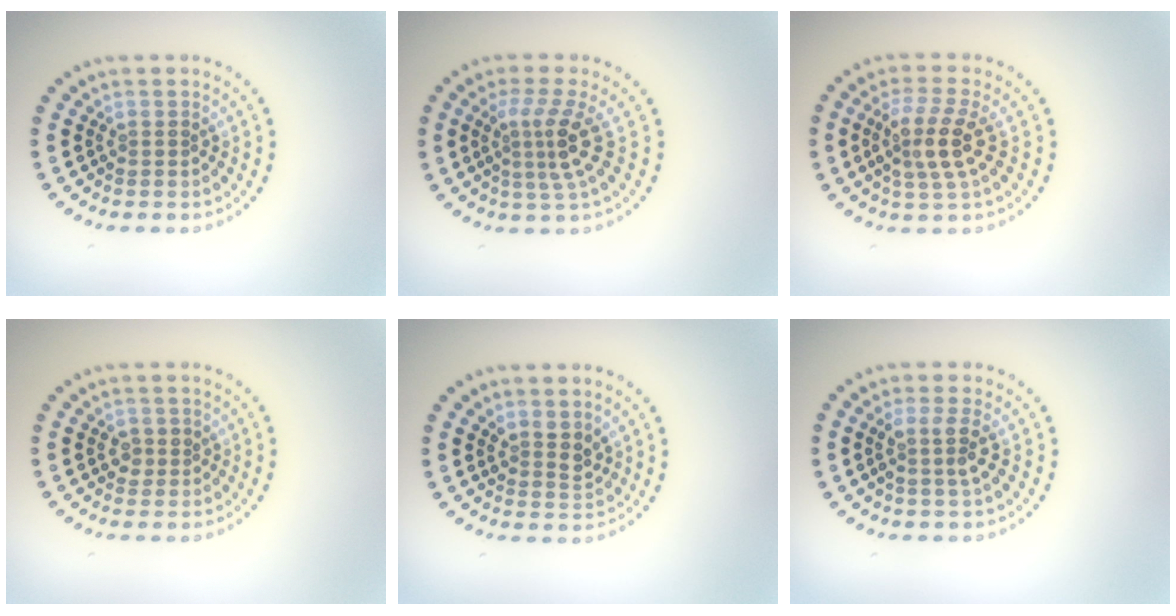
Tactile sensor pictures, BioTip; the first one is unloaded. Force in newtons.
{"total": 3.5, "press": 2.4, "slide": 2.5}
{"total": 3.7, "press": 3.3, "slide": 1.7}
{"total": 1.3, "press": 1.2, "slide": 0.3}
{"total": 1.9, "press": 1.6, "slide": 1.0}
{"total": 2.2, "press": 1.8, "slide": 1.2}